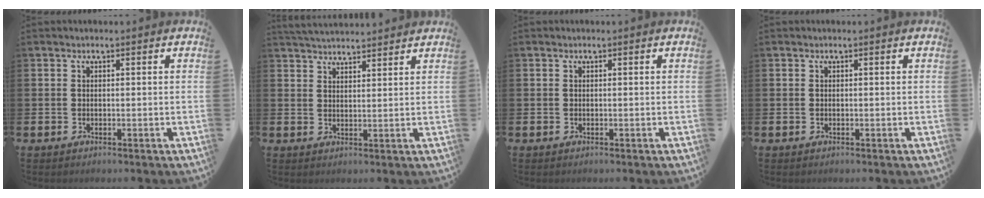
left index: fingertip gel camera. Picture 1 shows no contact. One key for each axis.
{"total": 3.9, "fx": 3.9, "fy": 0.3, "fz": 0.3, "tx": -0.012, "ty": -0.018, "tz": 0.071}
{"total": 0.0}
{"total": 0.0}